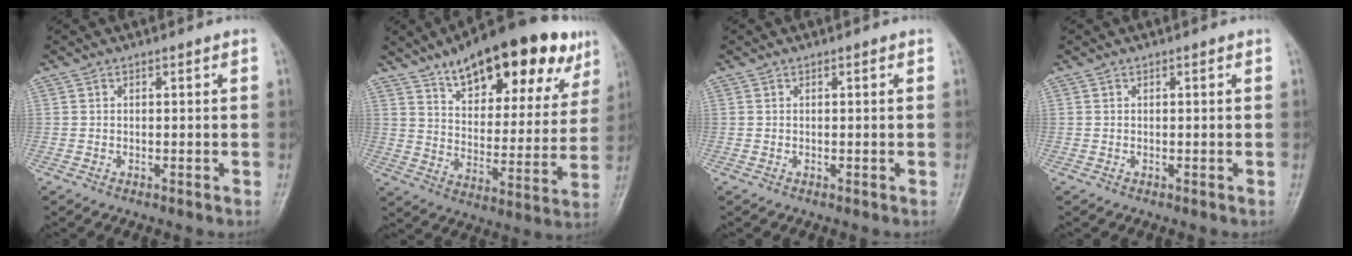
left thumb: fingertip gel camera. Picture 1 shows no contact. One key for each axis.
{"total": 25.2, "fx": 16.0, "fy": 10.4, "fz": 16.5, "tx": -0.197, "ty": -0.037, "tz": 0.234}
{"total": 0.0}
{"total": 0.0}